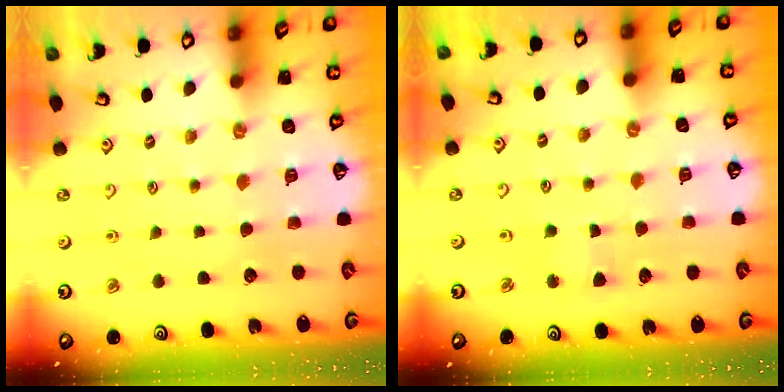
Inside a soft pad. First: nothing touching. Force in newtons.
{"total": 2.5, "press": 2.5, "slide": 0.3}